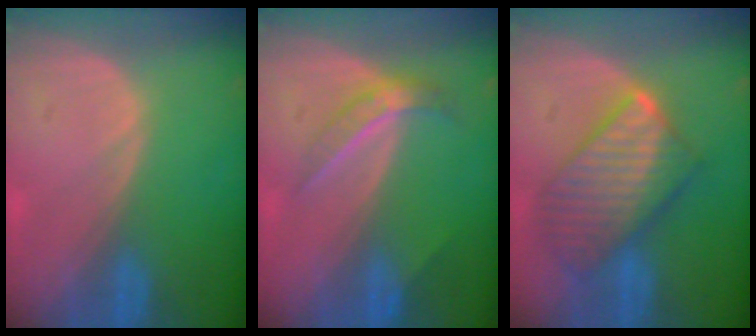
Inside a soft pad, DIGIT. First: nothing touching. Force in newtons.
{"total": 4.6, "press": 4.1, "slide": 2.3}
{"total": 9.6, "press": 9.6, "slide": 0.9}